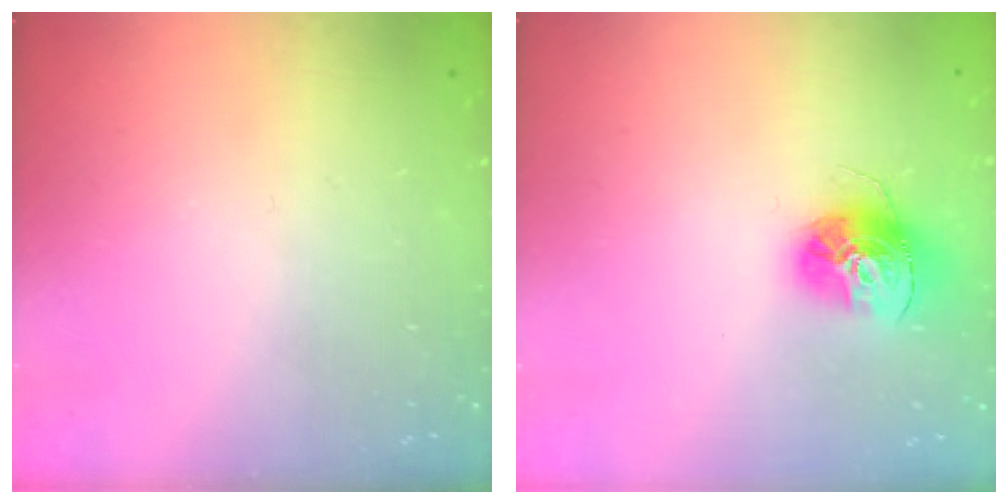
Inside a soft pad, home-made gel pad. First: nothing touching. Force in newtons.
{"total": 14.6, "press": 14.6, "slide": 1.5}